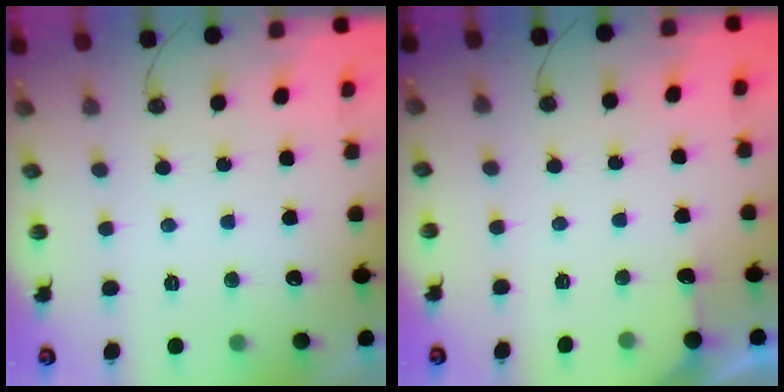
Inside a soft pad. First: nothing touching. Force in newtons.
{"total": 2.3, "press": 2.3, "slide": 0.3}